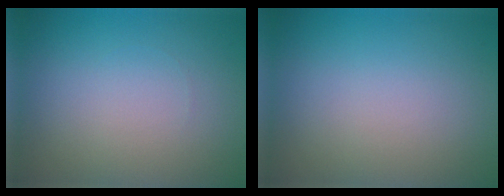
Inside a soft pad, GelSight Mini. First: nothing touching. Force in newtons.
{"total": 0.0}